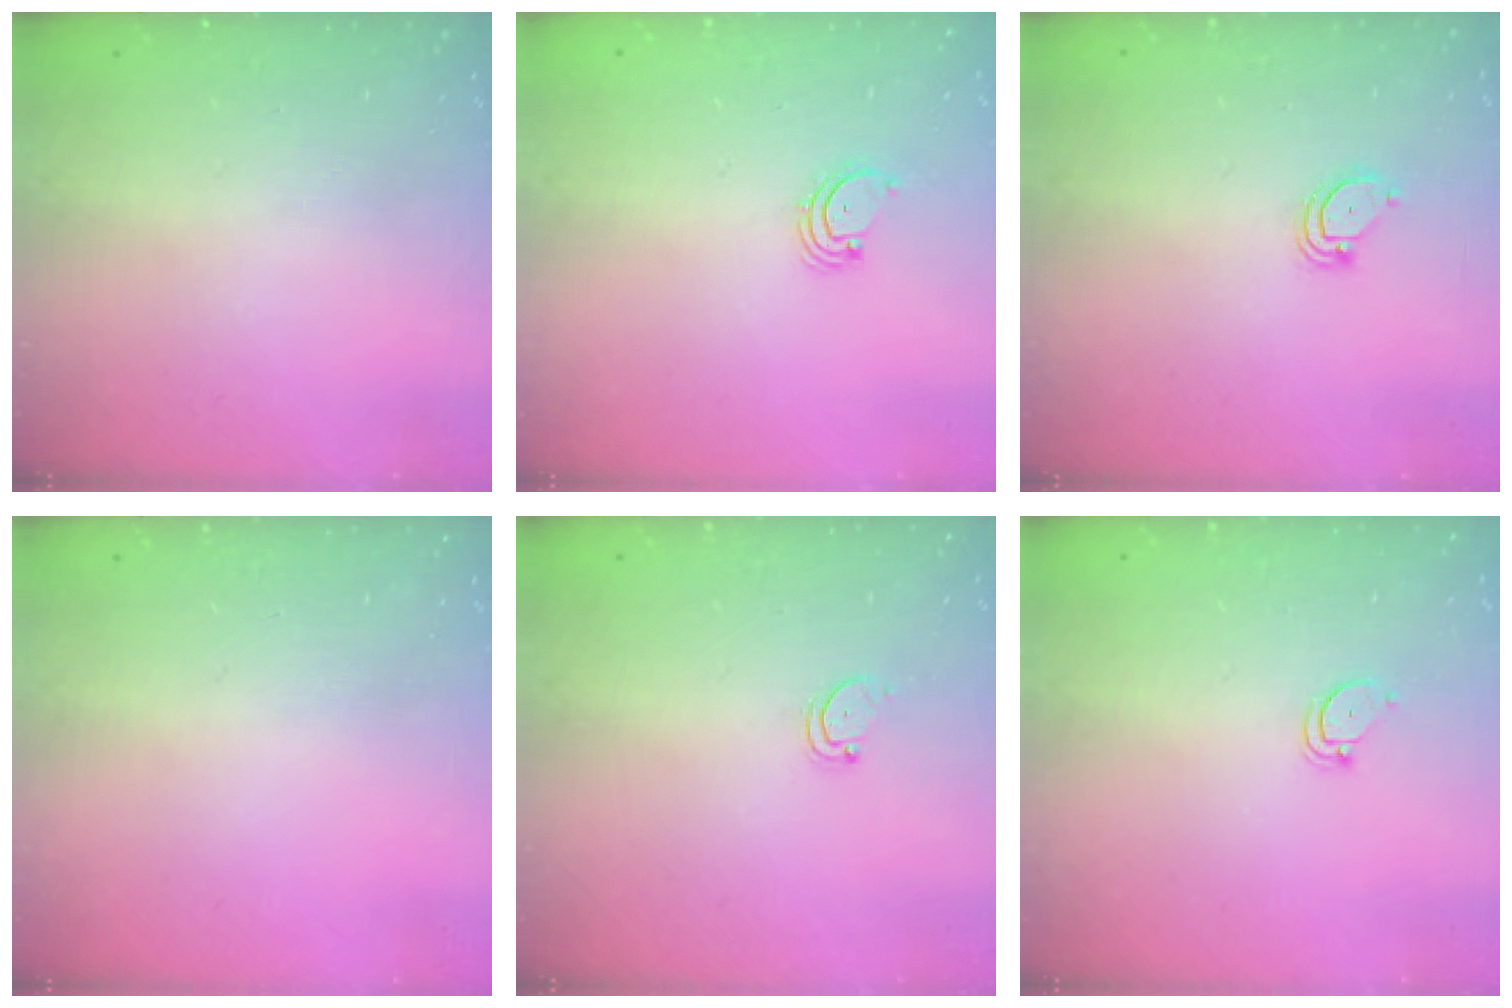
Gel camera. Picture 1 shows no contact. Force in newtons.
{"total": 1.7, "press": 1.6, "slide": 0.2}
{"total": 2.9, "press": 2.9, "slide": 0.2}
{"total": 0.0}
{"total": 1.6, "press": 1.6, "slide": 0.4}
{"total": 2.6, "press": 2.6, "slide": 0.1}